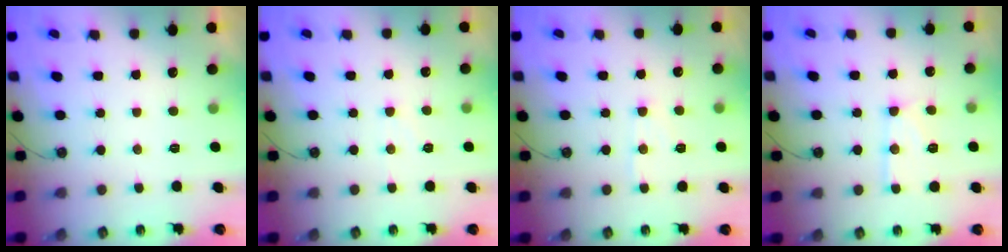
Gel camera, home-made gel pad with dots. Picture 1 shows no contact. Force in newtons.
{"total": 3.9, "press": 3.8, "slide": 0.5}
{"total": 6.2, "press": 6.2, "slide": 0.7}
{"total": 12.9, "press": 12.9, "slide": 1.2}